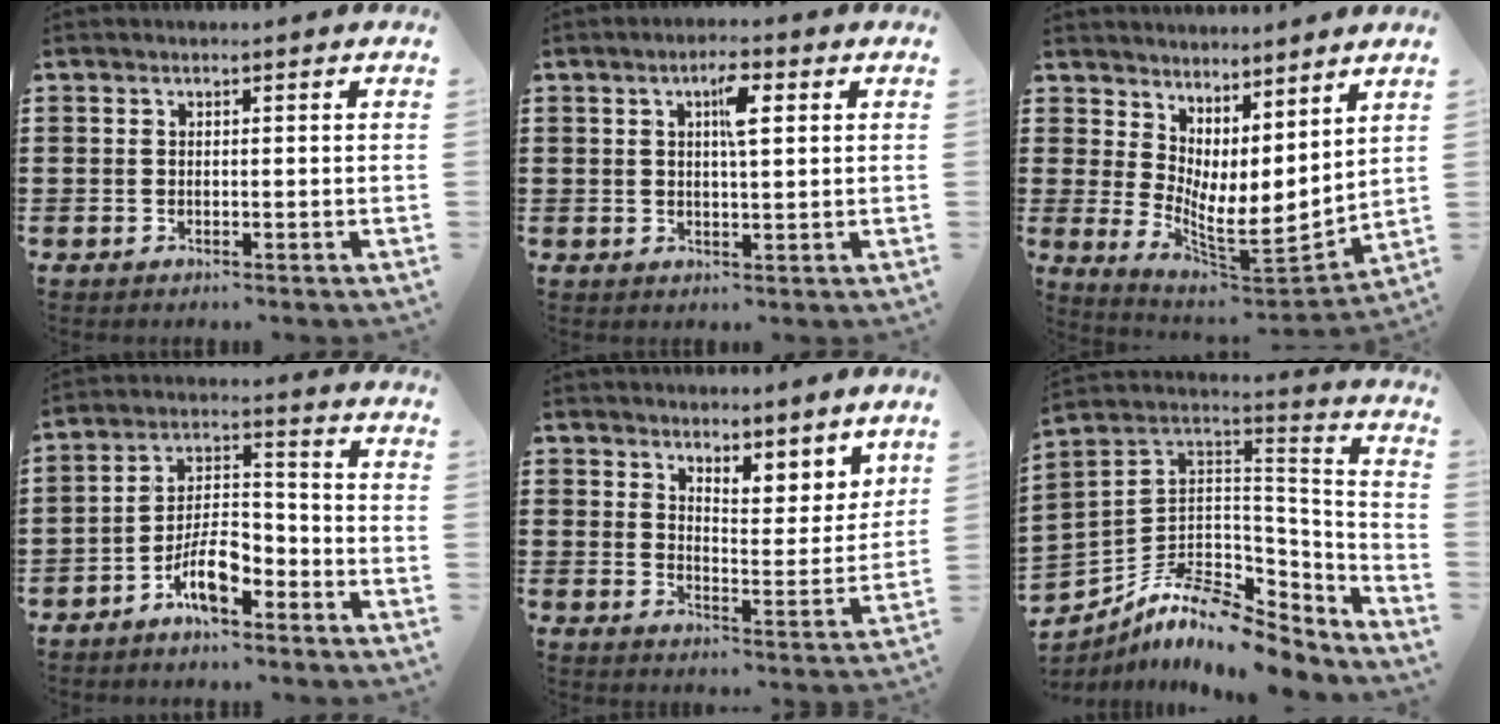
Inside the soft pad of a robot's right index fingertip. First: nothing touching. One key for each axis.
{"total": 4.5, "fx": 1.5, "fy": 1.2, "fz": 4.0, "tx": -0.068, "ty": 0.005, "tz": 0.019}
{"total": 6.0, "fx": 2.8, "fy": 2.9, "fz": 4.4, "tx": -0.101, "ty": -0.042, "tz": 0.058}
{"total": 7.6, "fx": -4.8, "fy": 2.8, "fz": 5.2, "tx": -0.109, "ty": 0.008, "tz": -0.090}
{"total": 4.7, "fx": 4.5, "fy": 1.6, "fz": 0.2, "tx": -0.009, "ty": -0.030, "tz": 0.079}
{"total": 9.2, "fx": -6.9, "fy": 4.0, "fz": 4.6, "tx": -0.096, "ty": 0.003, "tz": -0.130}